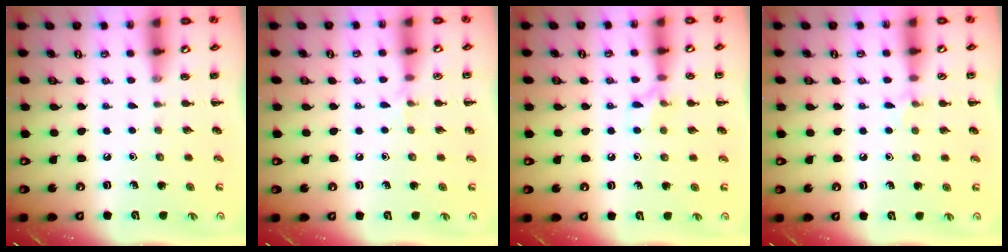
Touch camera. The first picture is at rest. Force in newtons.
{"total": 4.4, "press": 4.2, "slide": 1.4}
{"total": 6.5, "press": 6.4, "slide": 1.5}
{"total": 5.3, "press": 5.0, "slide": 1.7}